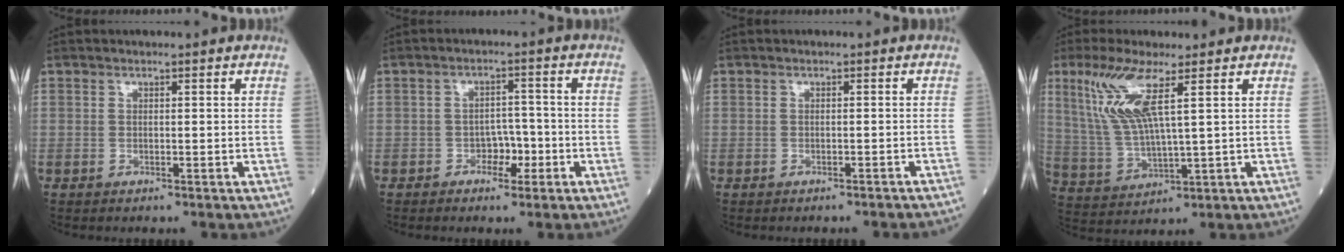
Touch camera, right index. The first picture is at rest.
{"total": 3.6, "force": [-1.6, 2.2, 2.3], "torque": [-0.027, 0.009, -0.027]}
{"total": 3.7, "force": [-3.5, 0.0, 1.1], "torque": [-0.017, -0.004, -0.037]}
{"total": 10.1, "force": [4.4, 1.1, 9.0], "torque": [-0.208, 0.000, 0.093]}